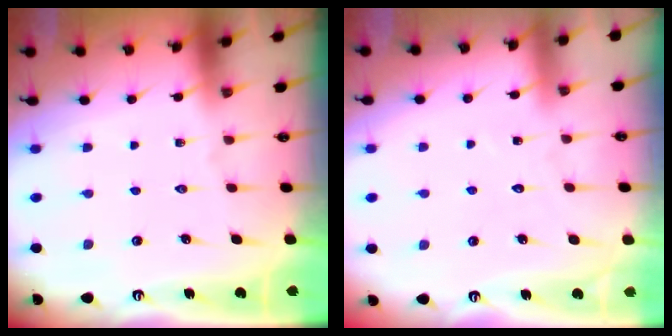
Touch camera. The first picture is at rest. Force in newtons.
{"total": 4.5, "press": 4.4, "slide": 0.4}